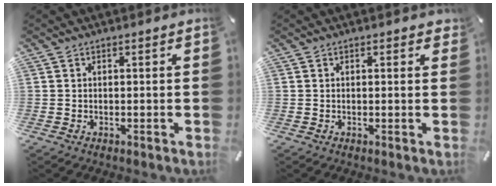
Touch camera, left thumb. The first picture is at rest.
{"total": 0.9, "force": [0.4, 0.2, 0.7], "torque": [-0.008, -0.003, 0.005]}